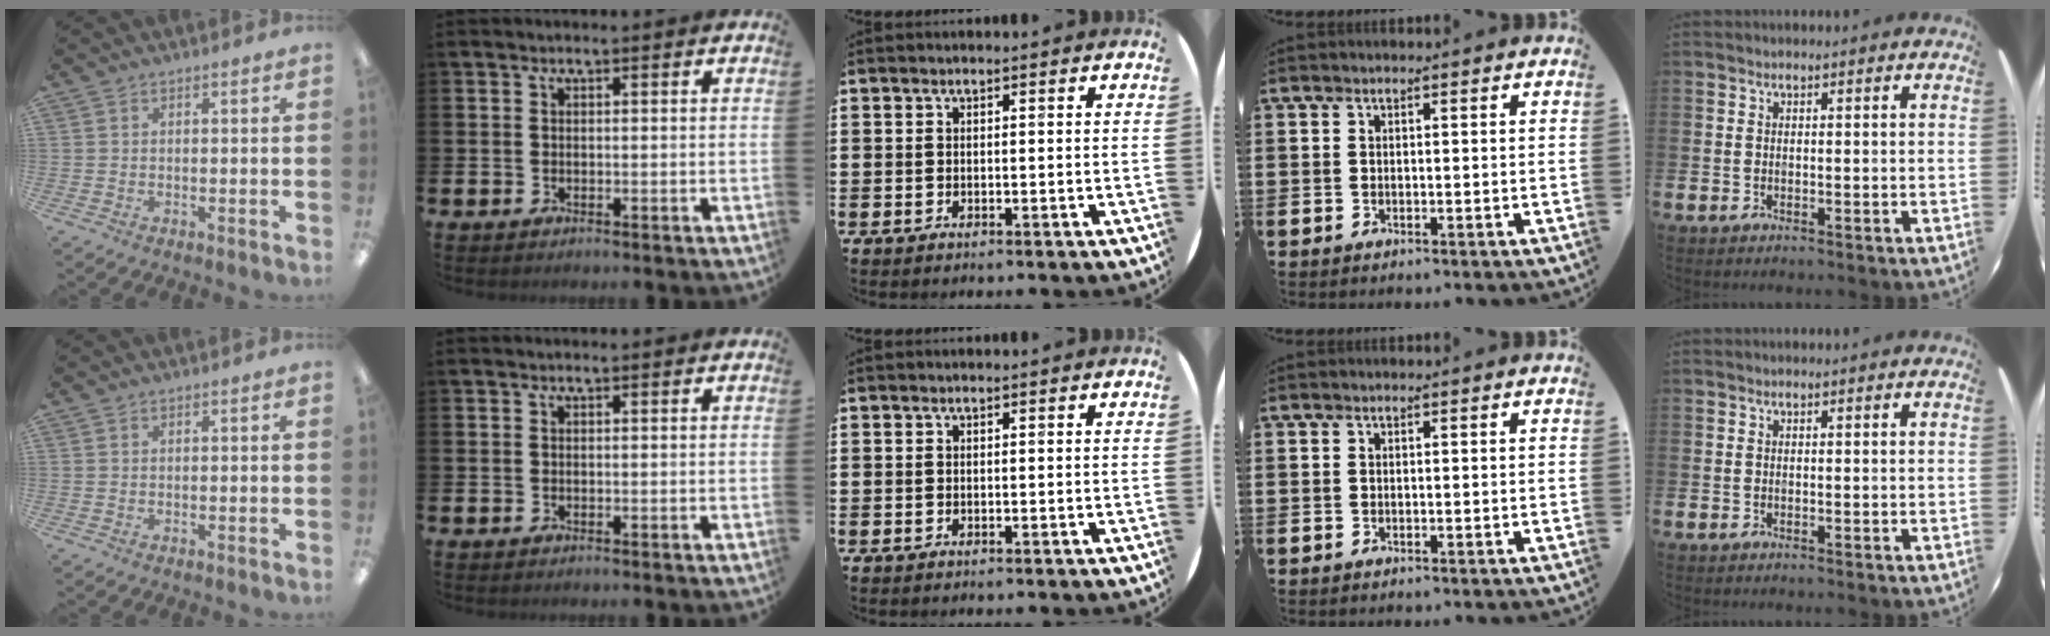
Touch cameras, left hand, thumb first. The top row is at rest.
{}